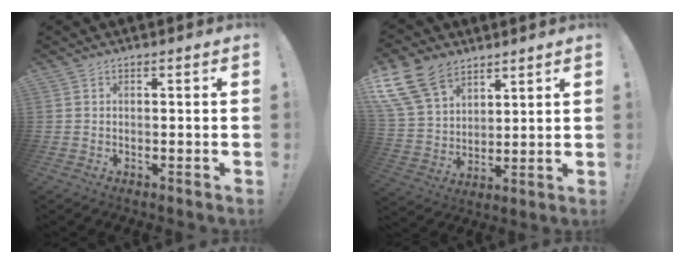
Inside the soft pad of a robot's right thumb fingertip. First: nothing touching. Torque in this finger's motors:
{"motor_torque": [1.86, 3.14, 0.62, -0.02, 0.33]}